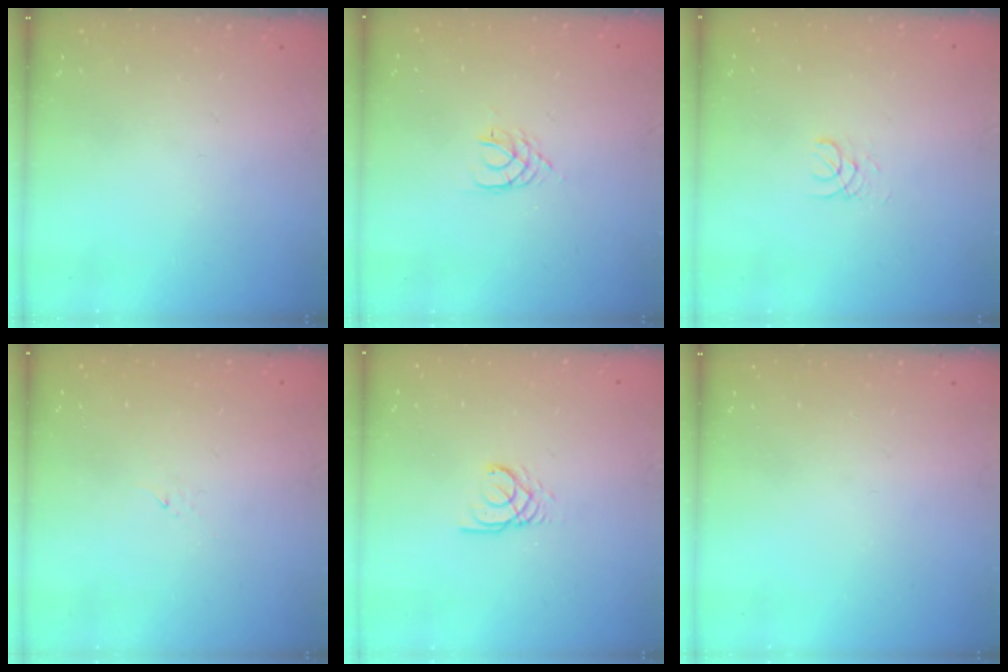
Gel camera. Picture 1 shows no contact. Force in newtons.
{"total": 2.0, "press": 1.9, "slide": 0.3}
{"total": 1.0, "press": 1.0, "slide": 0.1}
{"total": 1.2, "press": 1.1, "slide": 0.2}
{"total": 2.4, "press": 2.4, "slide": 0.4}
{"total": 0.0}